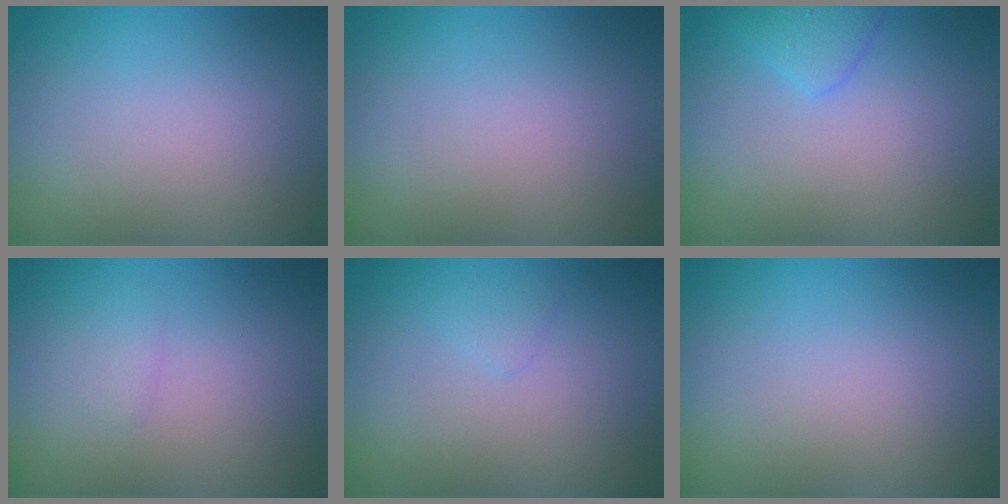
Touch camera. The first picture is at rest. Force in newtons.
{"total": 0.0}
{"total": 1.7, "press": 1.7, "slide": 0.1}
{"total": 0.9, "press": 0.9, "slide": 0.1}
{"total": 0.8, "press": 0.8, "slide": 0.0}
{"total": 0.0}